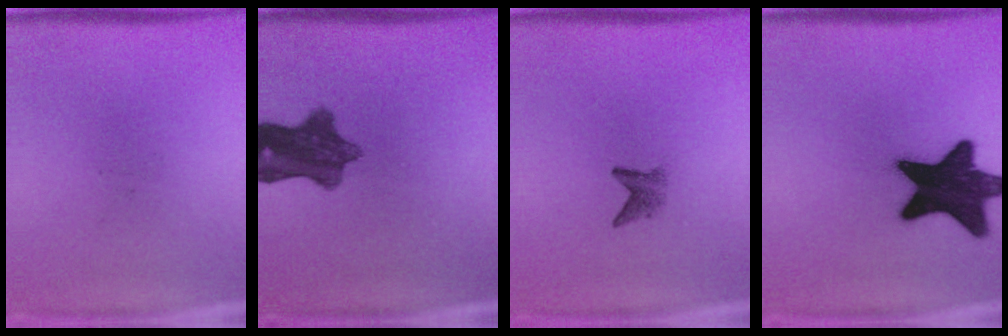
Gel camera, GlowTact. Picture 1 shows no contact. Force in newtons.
{"total": 9.3}
{"total": 2.0}
{"total": 17.2}